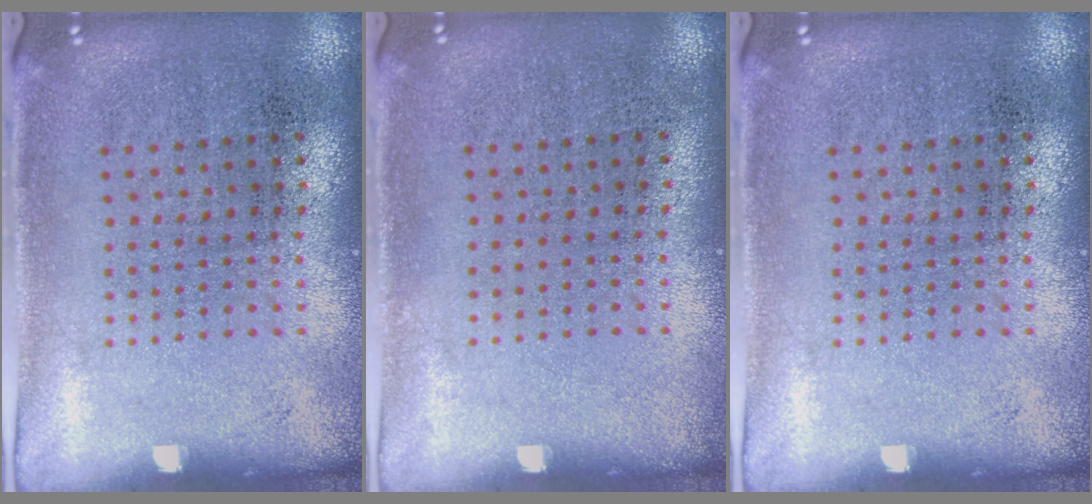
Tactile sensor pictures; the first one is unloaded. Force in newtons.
{"total": 0.0}
{"total": 0.0}